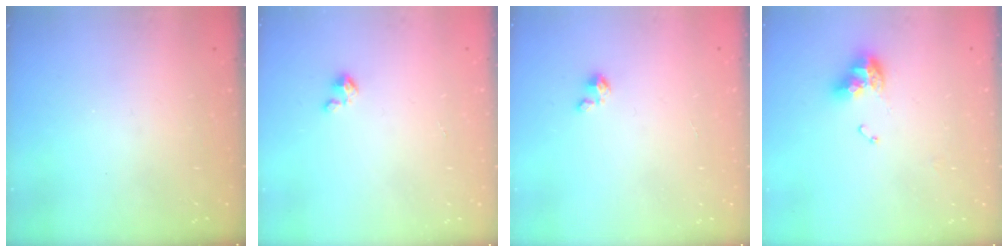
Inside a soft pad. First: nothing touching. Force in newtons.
{"total": 2.1, "press": 2.1, "slide": 0.3}
{"total": 1.3, "press": 1.3, "slide": 0.1}
{"total": 12.7, "press": 12.6, "slide": 1.3}